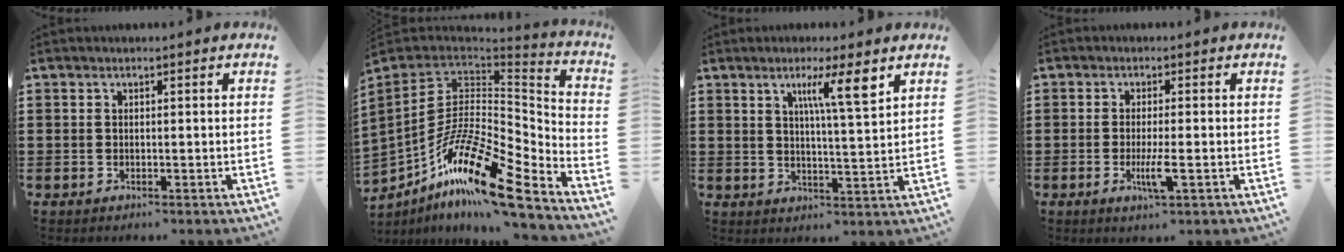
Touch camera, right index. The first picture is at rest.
{"total": 17.2, "force": [-10.3, 5.0, 12.8], "torque": [-0.260, 0.014, -0.193]}
{"total": 7.1, "force": [3.5, 0.4, 6.1], "torque": [-0.113, -0.001, 0.052]}
{"total": 4.0, "force": [-1.3, 0.3, 3.7], "torque": [-0.077, -0.013, -0.026]}